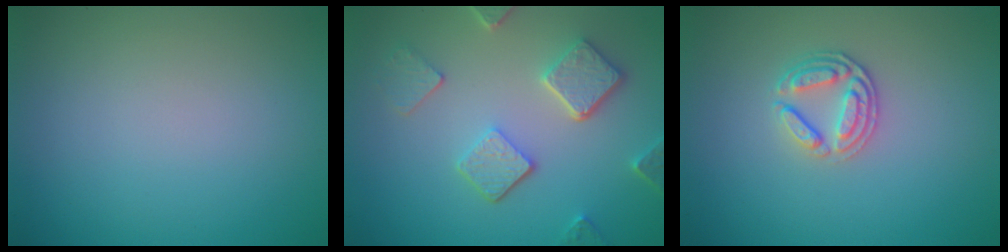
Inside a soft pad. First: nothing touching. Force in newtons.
{"total": 5.0, "press": 3.9, "slide": 3.2}
{"total": 2.6, "press": 2.4, "slide": 1.0}